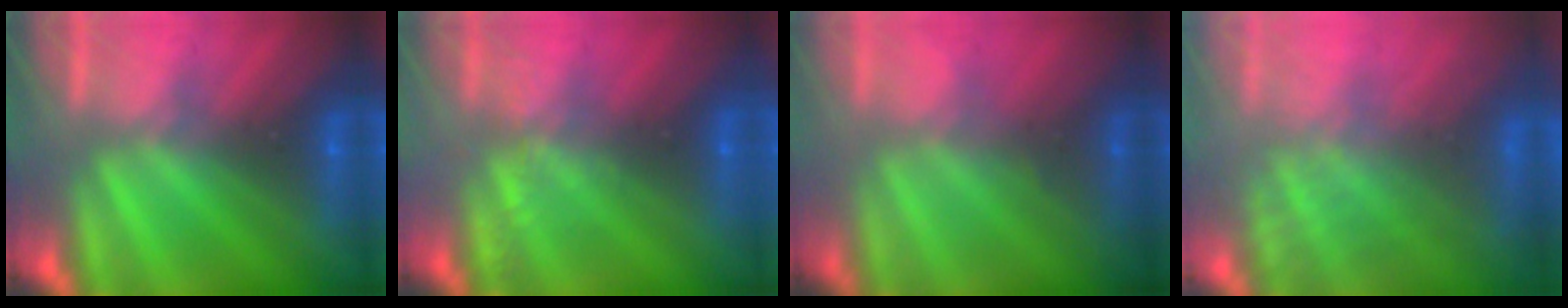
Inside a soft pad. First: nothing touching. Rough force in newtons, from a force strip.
{"total": 2.2}
{"total": 1.1}
{"total": 9.9}